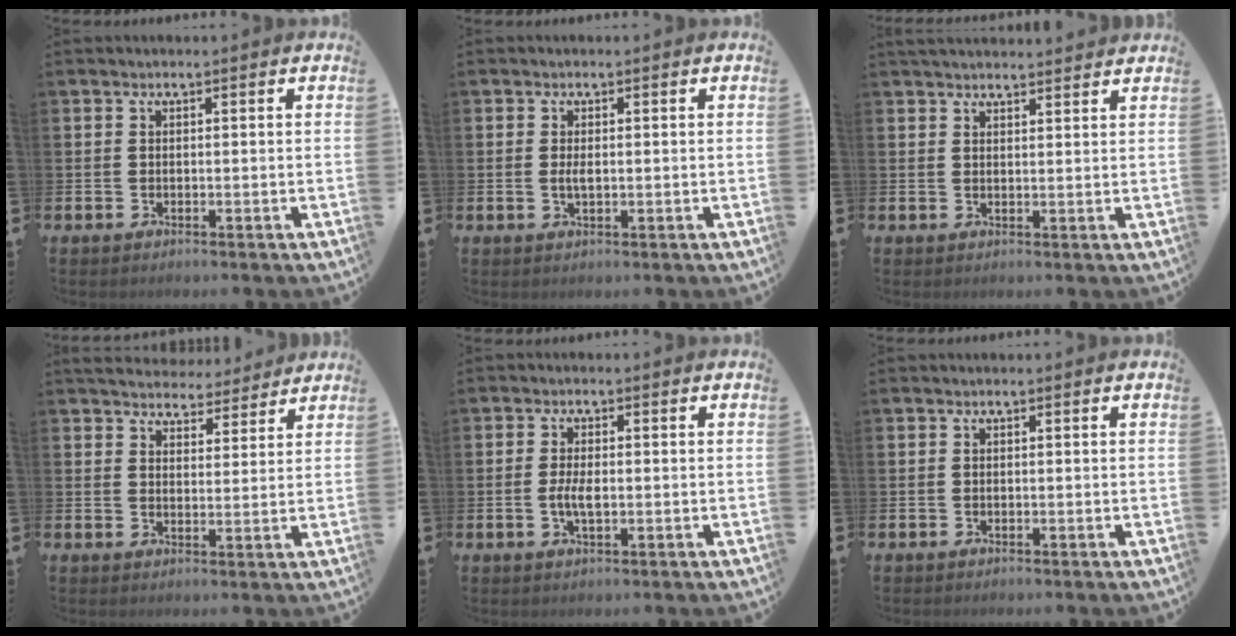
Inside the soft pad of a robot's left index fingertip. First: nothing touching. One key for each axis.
{"total": 1.4, "fx": 0.0, "fy": 0.6, "fz": 1.3, "tx": -0.024, "ty": 0.002, "tz": -0.002}
{"total": 2.7, "fx": 2.6, "fy": 0.3, "fz": 0.2, "tx": -0.006, "ty": -0.009, "tz": 0.048}
{"total": 4.8, "fx": 4.7, "fy": 1.3, "fz": 0.0, "tx": -0.007, "ty": -0.034, "tz": 0.082}
{"total": 3.0, "fx": -0.4, "fy": 1.3, "fz": 2.7, "tx": -0.048, "ty": 0.001, "tz": -0.008}
{"total": 0.0}